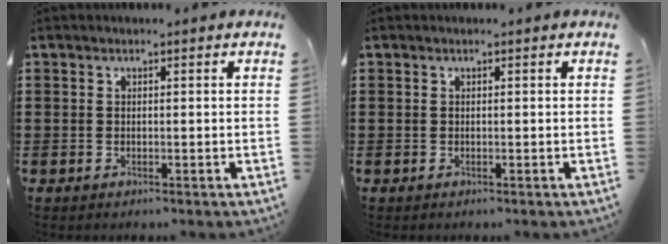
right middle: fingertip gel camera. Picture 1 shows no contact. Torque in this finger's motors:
{"motor_torque": [-0.01, 0.02, -0.02, -0.01]}